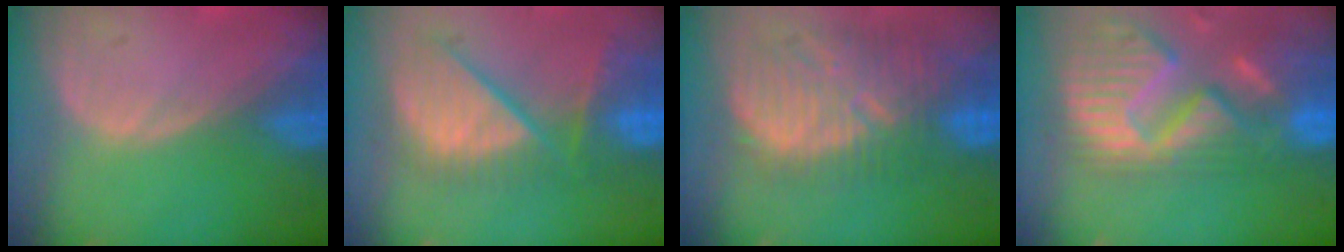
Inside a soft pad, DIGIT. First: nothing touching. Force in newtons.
{"total": 10.1, "press": 9.5, "slide": 3.5}
{"total": 11.3, "press": 10.9, "slide": 3.1}
{"total": 14.2, "press": 11.8, "slide": 7.8}